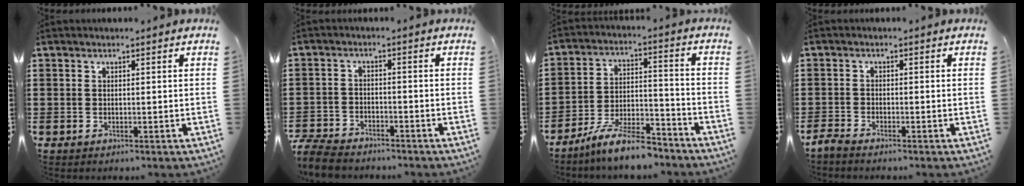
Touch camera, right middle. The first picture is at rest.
{"total": 5.0, "force": [-4.8, 0.9, 1.2], "torque": [-0.046, -0.004, -0.102]}
{"total": 9.3, "force": [-8.0, 1.1, 4.6], "torque": [-0.098, 0.009, -0.156]}
{"total": 1.7, "force": [-1.7, 0.3, 0.4], "torque": [-0.020, 0.000, -0.037]}